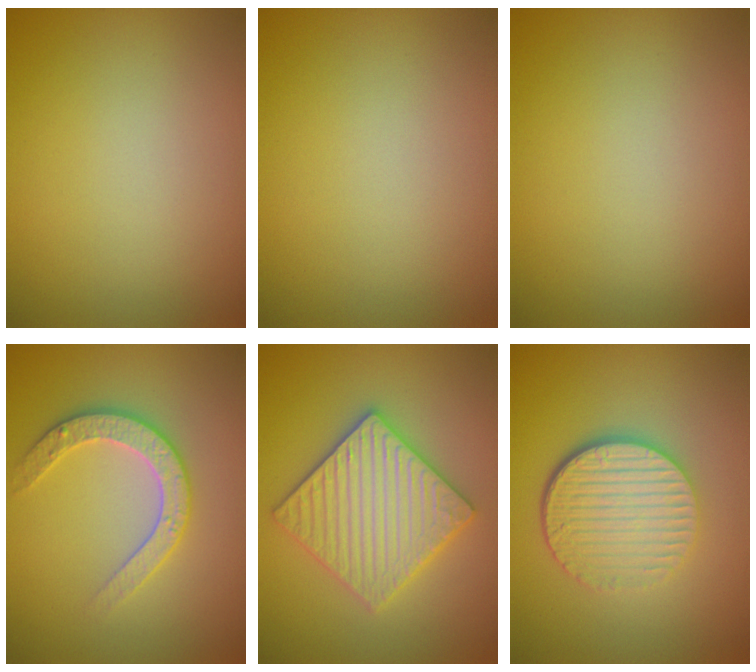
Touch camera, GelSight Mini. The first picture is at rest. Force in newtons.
{"total": 0.0}
{"total": 0.0}
{"total": 2.8, "press": 2.8, "slide": 0.3}
{"total": 5.9, "press": 5.8, "slide": 1.1}
{"total": 5.8, "press": 4.1, "slide": 4.2}